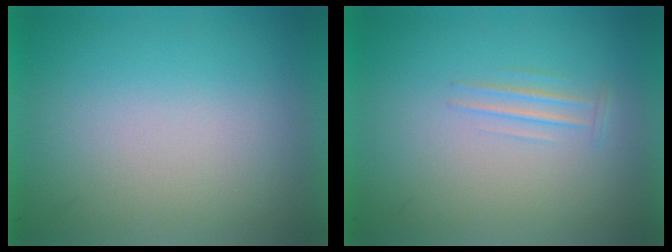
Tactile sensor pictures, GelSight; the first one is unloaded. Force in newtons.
{"total": 1.2}